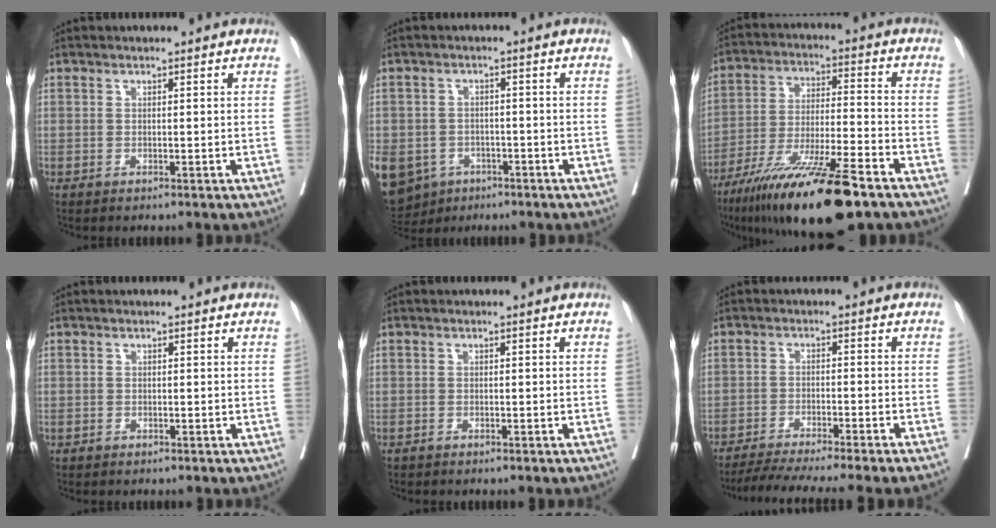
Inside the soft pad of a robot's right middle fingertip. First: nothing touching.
{"total": 14.9, "force": [-7.5, 11.6, 5.5], "torque": [-0.163, -0.005, -0.101]}
{"total": 18.6, "force": [-12.7, 1.6, 13.5], "torque": [-0.226, -0.042, -0.222]}
{"total": 0.6, "force": [-0.3, 0.6, -0.1], "torque": [0.003, 0.008, -0.007]}
{"total": 0.5, "force": [-0.5, 0.2, 0.2], "torque": [-0.007, 0.000, -0.009]}
{"total": 12.8, "force": [-11.1, -1.3, 6.2], "torque": [-0.074, -0.020, -0.171]}